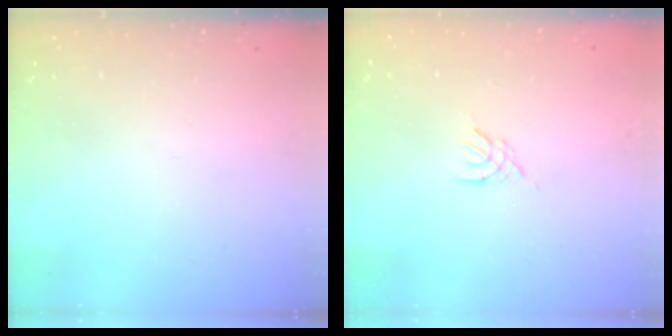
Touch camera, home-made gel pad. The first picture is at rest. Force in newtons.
{"total": 2.6, "press": 2.5, "slide": 0.6}